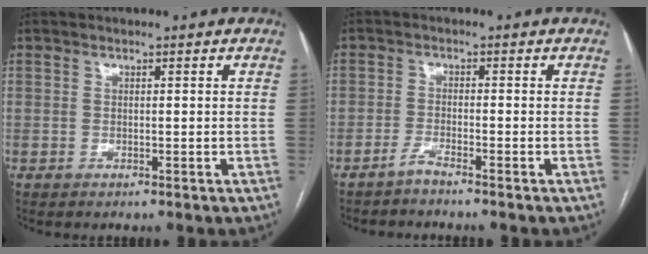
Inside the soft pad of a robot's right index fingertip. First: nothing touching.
{"total": 1.9, "force": [-1.8, -0.4, 0.7], "torque": [-0.018, -0.002, -0.038]}